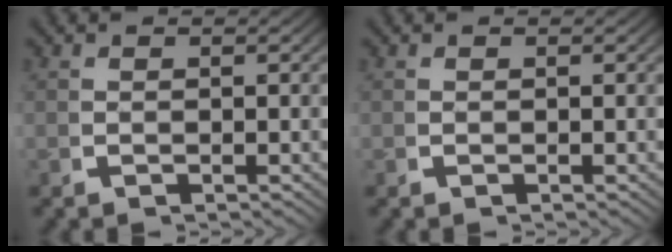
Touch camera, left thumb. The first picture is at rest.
{"total": 0.0}